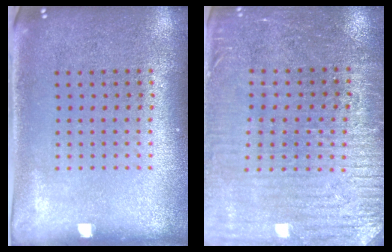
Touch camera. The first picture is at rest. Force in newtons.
{"total": 3.1, "press": 3.0, "slide": 1.0}